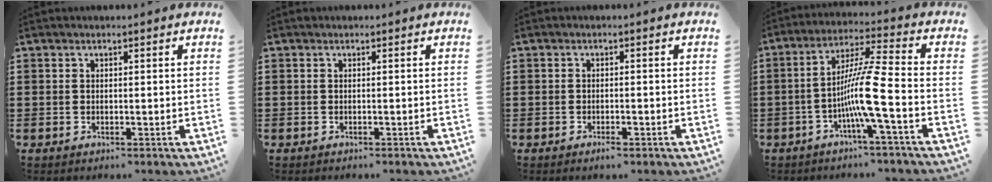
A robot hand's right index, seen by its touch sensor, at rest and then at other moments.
{"total": 0.0}
{"total": 1.1, "force": [-0.8, 0.3, 0.7], "torque": [-0.016, -0.005, -0.014]}
{"total": 9.4, "force": [-3.4, -0.3, 8.8], "torque": [-0.181, -0.011, -0.073]}